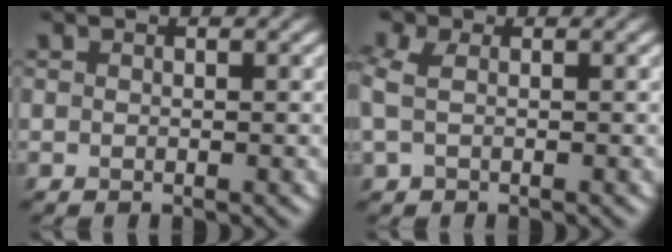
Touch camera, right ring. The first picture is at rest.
{"total": 2.7, "force": [0.4, 2.0, 1.8], "torque": [-0.046, 0.008, 0.000]}